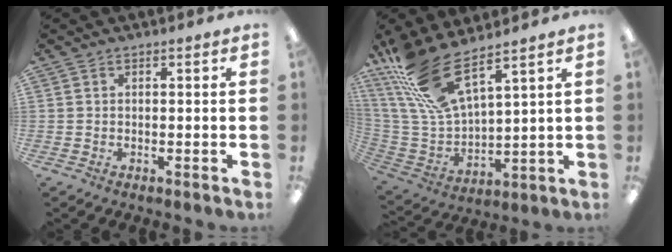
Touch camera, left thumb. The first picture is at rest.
{"total": 17.4, "force": [12.1, 5.6, 11.3], "torque": [-0.273, -0.069, 0.215]}